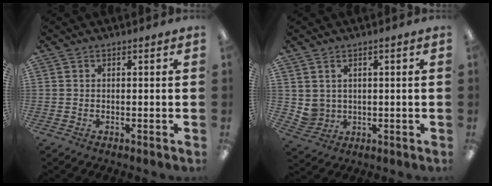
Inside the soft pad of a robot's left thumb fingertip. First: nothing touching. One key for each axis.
{"total": 3.7, "fx": 1.8, "fy": 3.2, "fz": 0.6, "tx": -0.022, "ty": -0.001, "tz": 0.037}